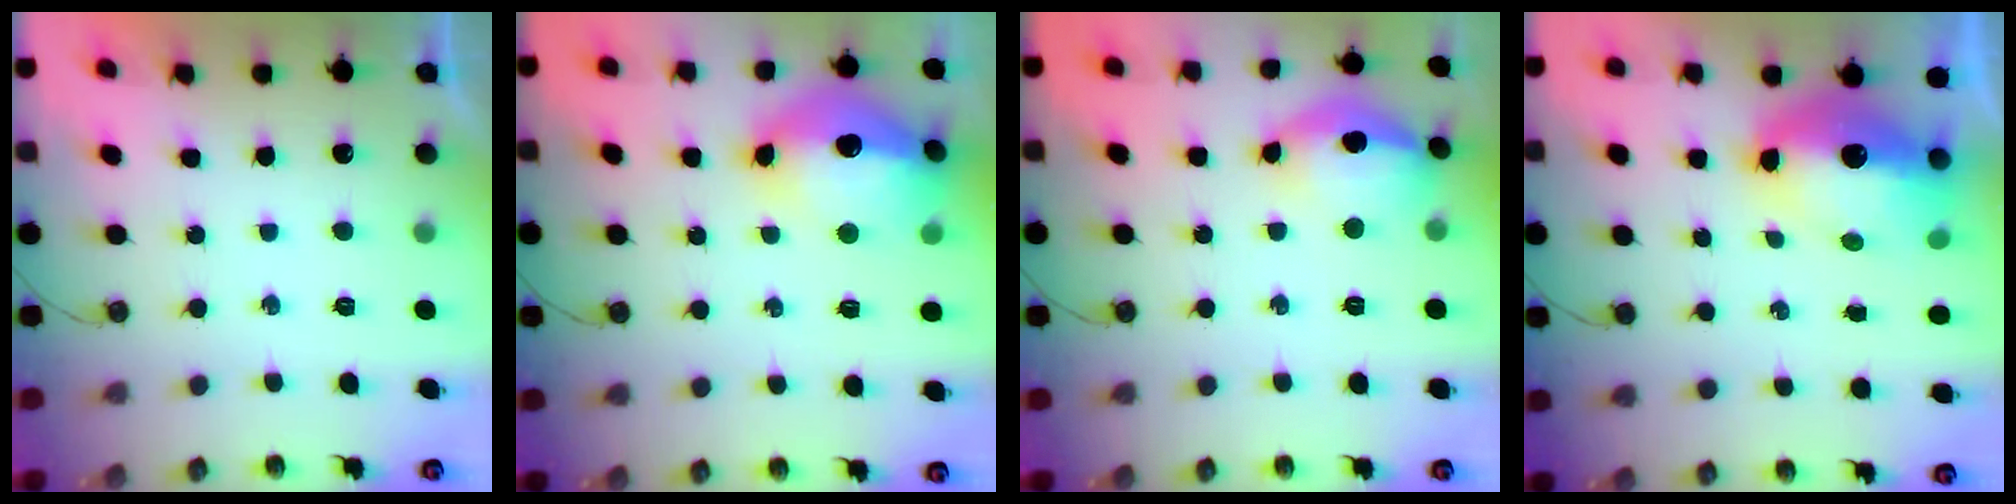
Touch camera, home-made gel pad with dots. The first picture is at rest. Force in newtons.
{"total": 22.5, "press": 18.8, "slide": 12.4}
{"total": 20.4, "press": 16.3, "slide": 12.3}
{"total": 12.3, "press": 12.2, "slide": 1.3}